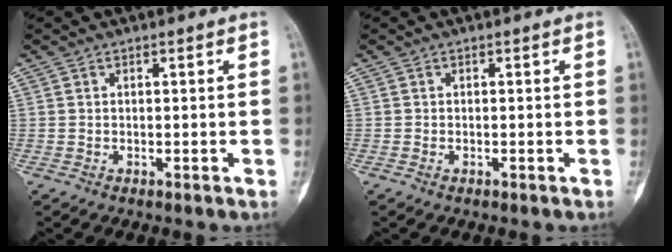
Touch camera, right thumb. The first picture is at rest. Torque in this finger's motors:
{"motor_torque": [-0.26, -0.03, -0.16, -0.01, -0.02]}